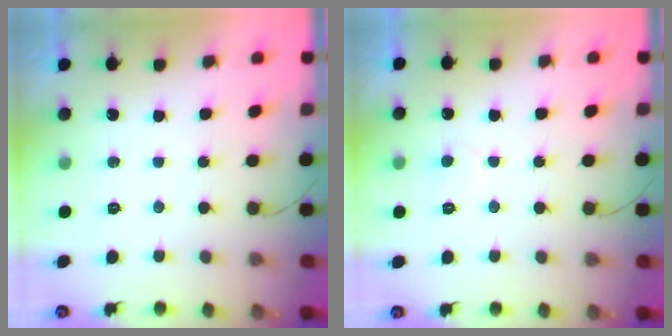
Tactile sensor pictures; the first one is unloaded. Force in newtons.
{"total": 4.1, "press": 4.1, "slide": 0.3}